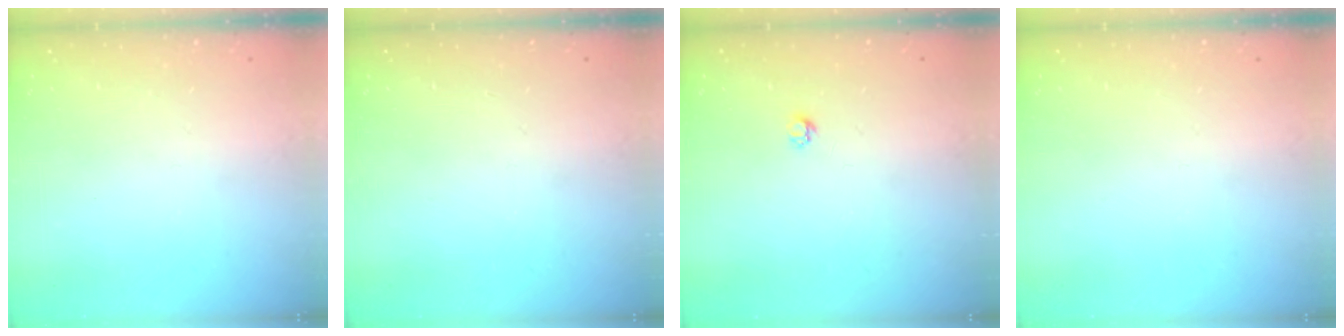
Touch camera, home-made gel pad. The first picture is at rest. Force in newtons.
{"total": 0.0}
{"total": 2.7, "press": 2.7, "slide": 0.4}
{"total": 0.0}